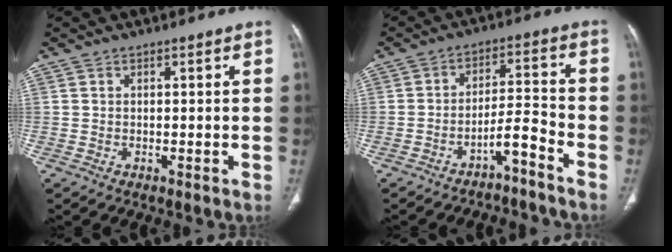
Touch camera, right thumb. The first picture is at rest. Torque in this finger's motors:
{"motor_torque": [-0.14, 0.24, 0.54, -0.29, 0.15]}